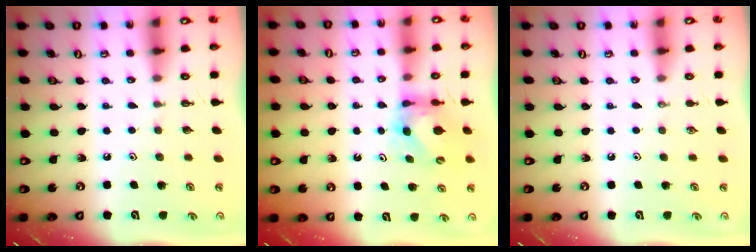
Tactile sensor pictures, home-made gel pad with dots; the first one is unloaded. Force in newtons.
{"total": 6.5, "press": 6.5, "slide": 0.6}
{"total": 0.0}